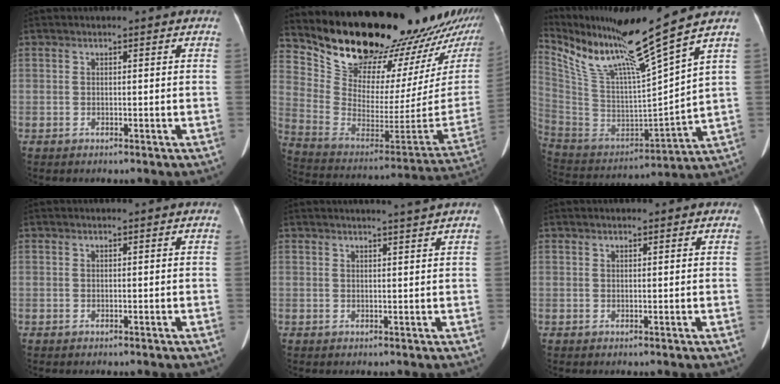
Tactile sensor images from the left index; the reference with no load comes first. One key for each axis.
{"total": 27.2, "fx": 24.0, "fy": 6.0, "fz": 11.2, "tx": -0.181, "ty": -0.108, "tz": 0.340}
{"total": 17.6, "fx": 13.1, "fy": -1.2, "fz": 11.7, "tx": -0.226, "ty": -0.013, "tz": 0.251}
{"total": 0.0}
{"total": 3.2, "fx": 2.8, "fy": -1.0, "fz": 1.1, "tx": -0.015, "ty": -0.005, "tz": 0.035}
{"total": 2.0, "fx": 1.6, "fy": 0.7, "fz": 1.0, "tx": -0.013, "ty": 0.018, "tz": 0.018}